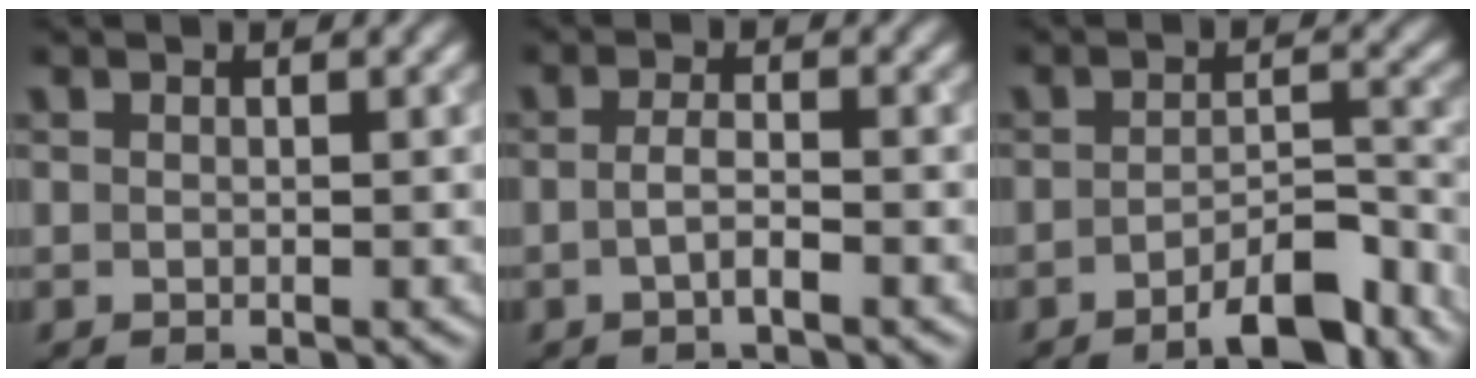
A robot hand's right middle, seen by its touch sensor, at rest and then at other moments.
{"total": 1.8, "force": [-0.6, 0.4, 1.6], "torque": [-0.030, 0.001, -0.016]}
{"total": 5.5, "force": [-3.8, 1.5, 3.7], "torque": [-0.053, 0.007, -0.058]}